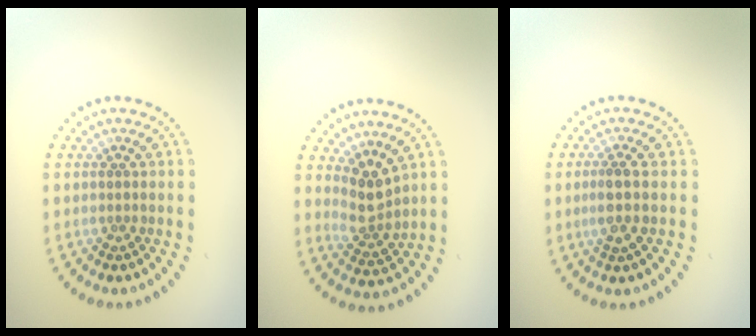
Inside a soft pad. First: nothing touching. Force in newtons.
{"total": 2.7, "press": 2.1, "slide": 1.7}
{"total": 2.0, "press": 1.7, "slide": 1.0}